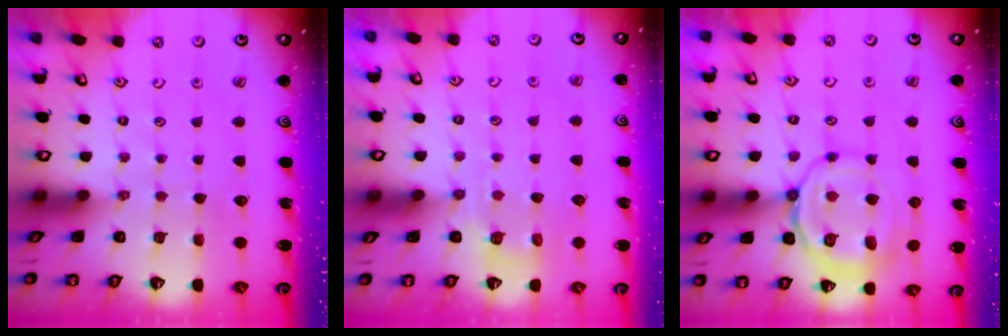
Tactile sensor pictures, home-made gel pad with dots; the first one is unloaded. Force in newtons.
{"total": 4.8, "press": 4.5, "slide": 1.7}
{"total": 12.5, "press": 12.5, "slide": 1.2}